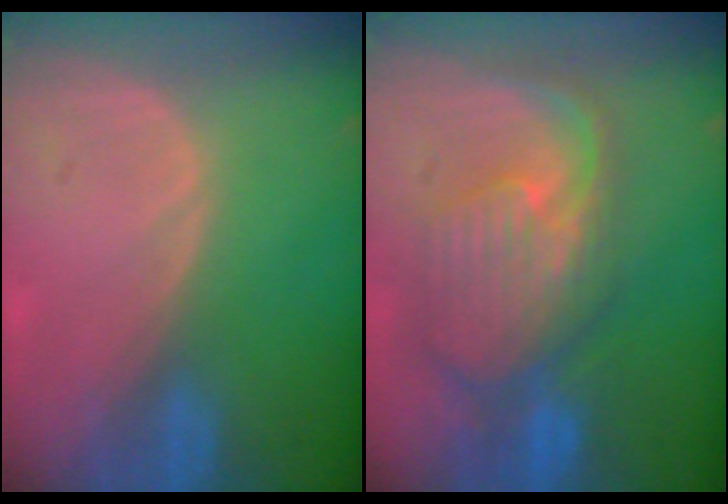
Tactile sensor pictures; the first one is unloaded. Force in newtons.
{"total": 10.5, "press": 9.4, "slide": 4.7}